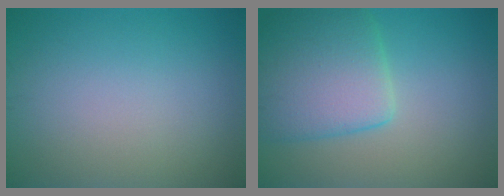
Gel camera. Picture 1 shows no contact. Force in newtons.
{"total": 6.8, "press": 6.8, "slide": 0.2}